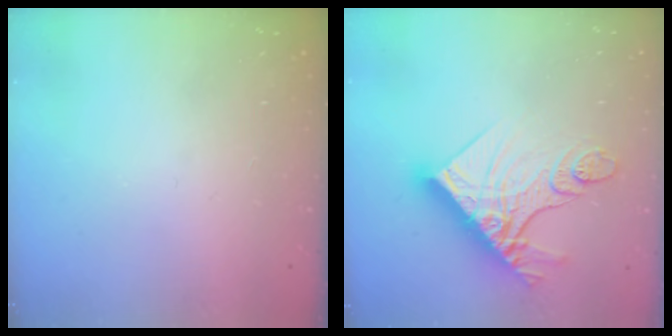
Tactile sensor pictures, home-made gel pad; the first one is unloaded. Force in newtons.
{"total": 19.0, "press": 18.9, "slide": 2.3}